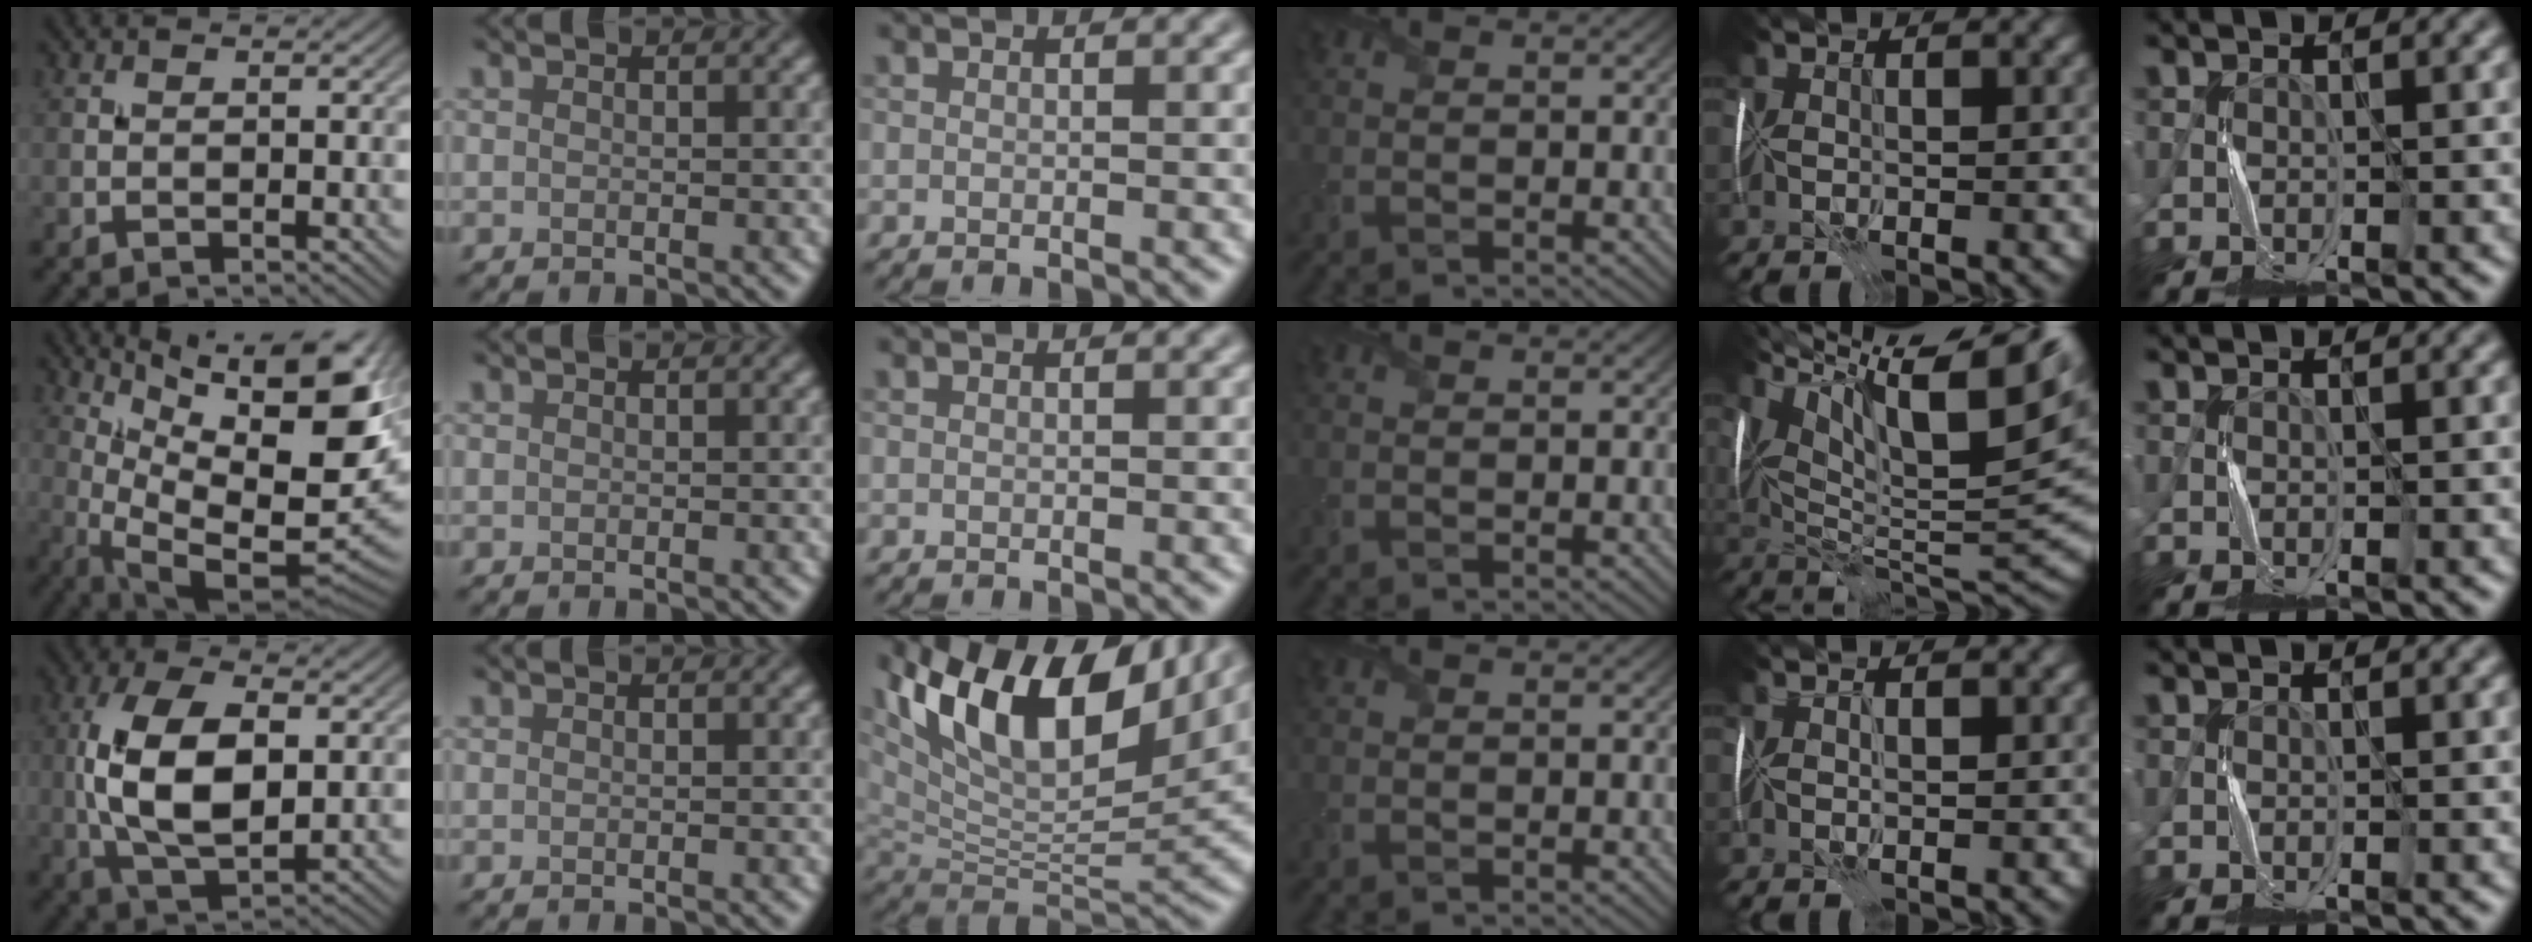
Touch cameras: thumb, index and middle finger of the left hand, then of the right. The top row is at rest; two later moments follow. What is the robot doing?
{"motion": "fold", "object": "handkerchief"}